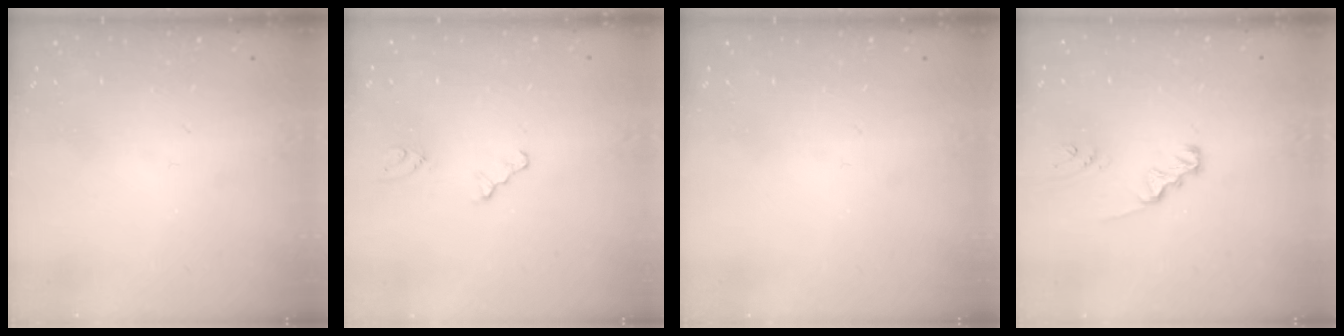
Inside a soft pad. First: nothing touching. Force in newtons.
{"total": 2.5, "press": 2.5, "slide": 0.5}
{"total": 0.0}
{"total": 2.1, "press": 2.1, "slide": 0.2}